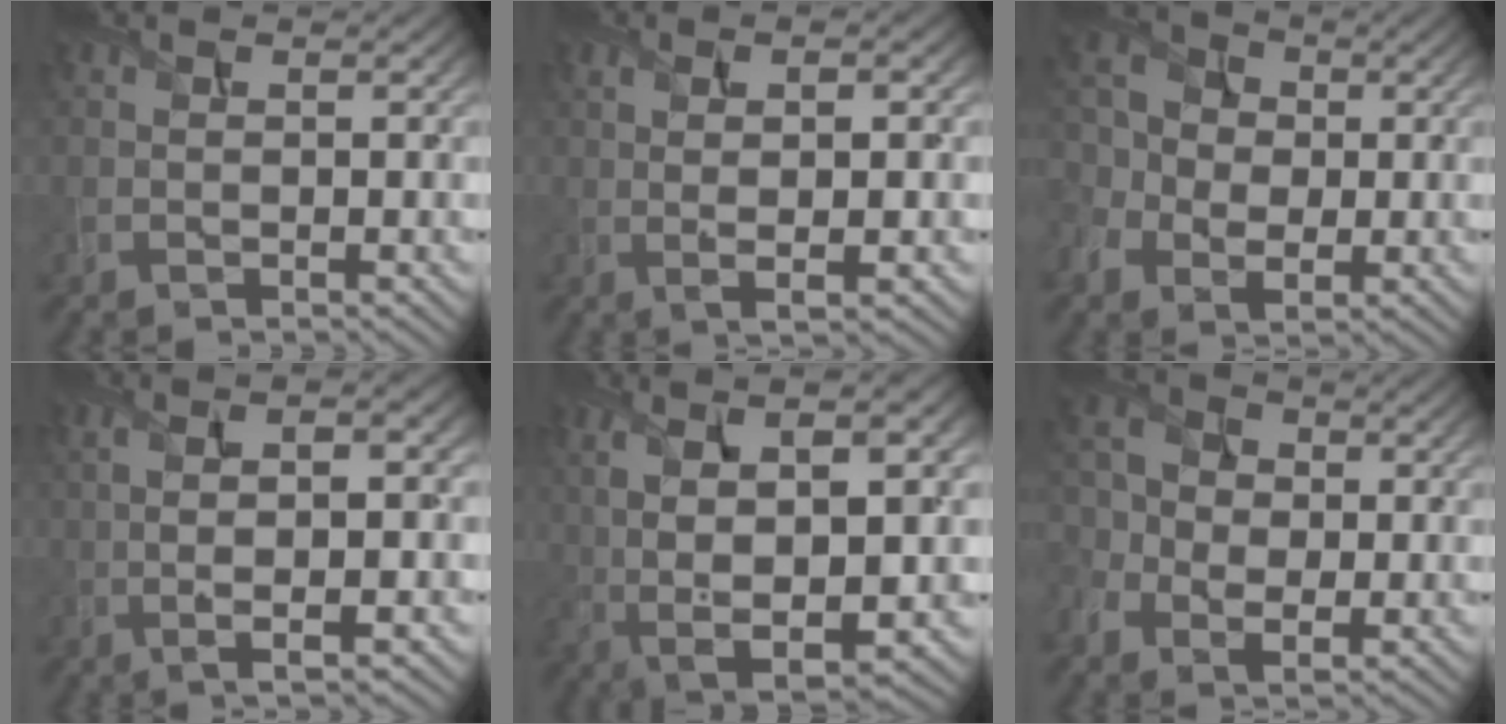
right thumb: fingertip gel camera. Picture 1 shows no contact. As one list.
[{"total": 4.4, "force": [0.3, 1.0, 4.3], "torque": [-0.079, 0.002, 0.006]}, {"total": 7.2, "force": [-0.5, 5.6, 4.4], "torque": [-0.124, 0.000, -0.012]}, {"total": 7.1, "force": [0.0, 1.9, 6.9], "torque": [-0.116, 0.006, 0.002]}, {"total": 13.9, "force": [1.6, 5.5, 12.6], "torque": [-0.266, -0.007, 0.047]}, {"total": 6.8, "force": [-1.0, 5.2, 4.3], "torque": [-0.111, -0.007, -0.022]}]